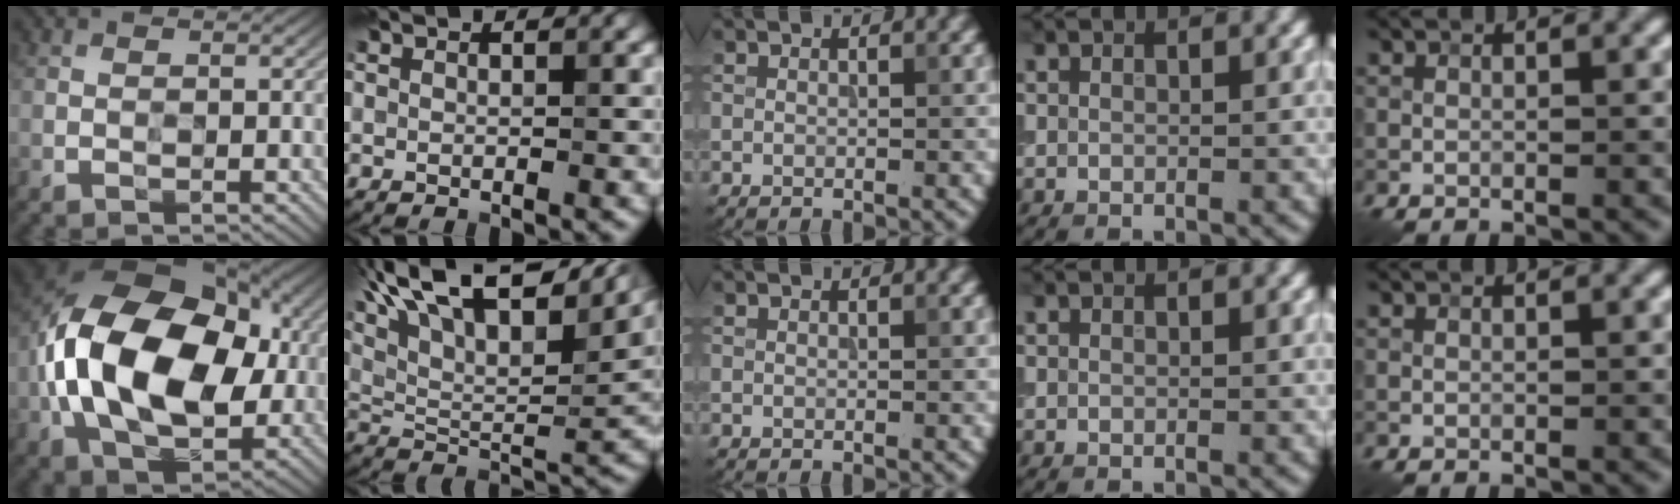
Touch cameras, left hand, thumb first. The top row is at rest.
{"thumb": {"total": 18.3, "force": [0.0, 12.2, 13.5], "torque": [-0.262, 0.004, 0.001]}, "index": {"total": 17.0, "force": [10.5, 6.8, 11.5], "torque": [-0.222, 0.051, 0.173]}}